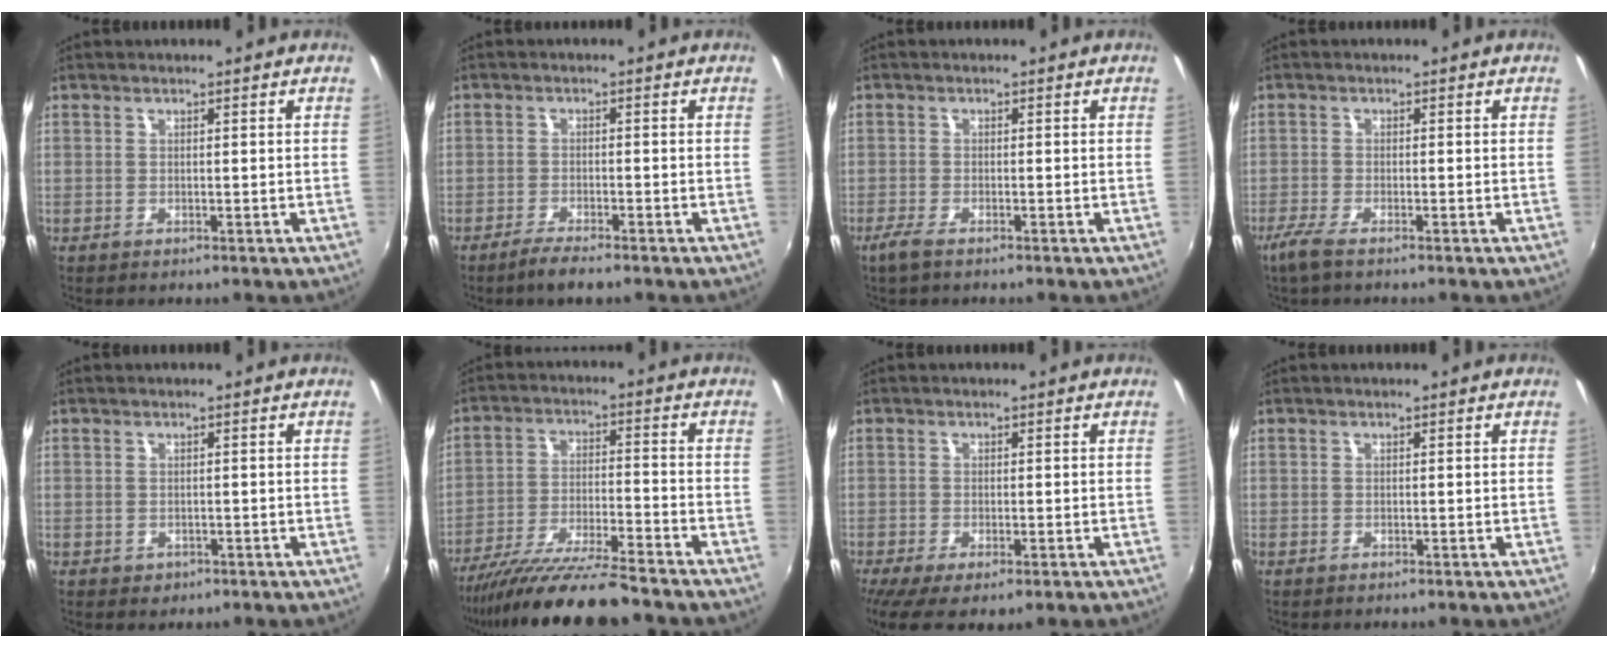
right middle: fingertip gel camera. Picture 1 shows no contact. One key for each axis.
{"total": 3.7, "fx": -3.0, "fy": 0.5, "fz": 2.2, "tx": -0.060, "ty": -0.005, "tz": -0.059}
{"total": 2.6, "fx": -2.0, "fy": 0.5, "fz": 1.6, "tx": -0.044, "ty": -0.007, "tz": -0.040}
{"total": 3.4, "fx": -2.5, "fy": 0.5, "fz": 2.3, "tx": -0.060, "ty": -0.010, "tz": -0.053}
{"total": 1.4, "fx": -0.5, "fy": 1.3, "fz": 0.5, "tx": -0.009, "ty": -0.004, "tz": -0.006}
{"total": 15.5, "fx": -13.6, "fy": 0.6, "fz": 7.5, "tx": -0.154, "ty": -0.034, "tz": -0.233}
{"total": 5.9, "fx": -3.4, "fy": 2.0, "fz": 4.4, "tx": -0.091, "ty": -0.032, "tz": -0.051}
{"total": 0.0}